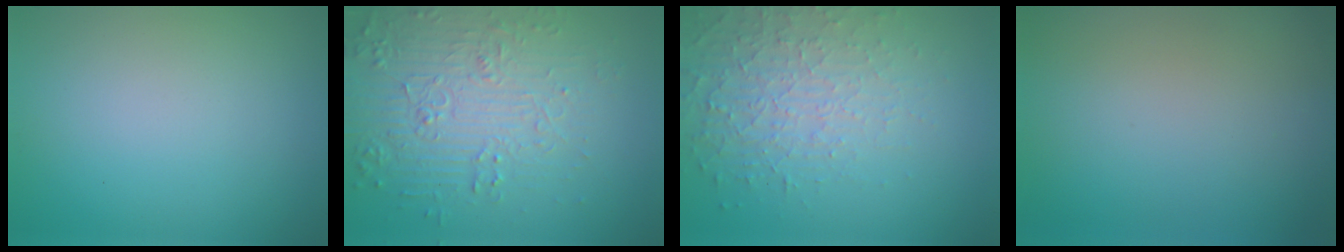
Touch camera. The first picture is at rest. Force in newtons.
{"total": 4.4, "press": 4.4, "slide": 0.6}
{"total": 5.3, "press": 3.4, "slide": 4.0}
{"total": 0.0}